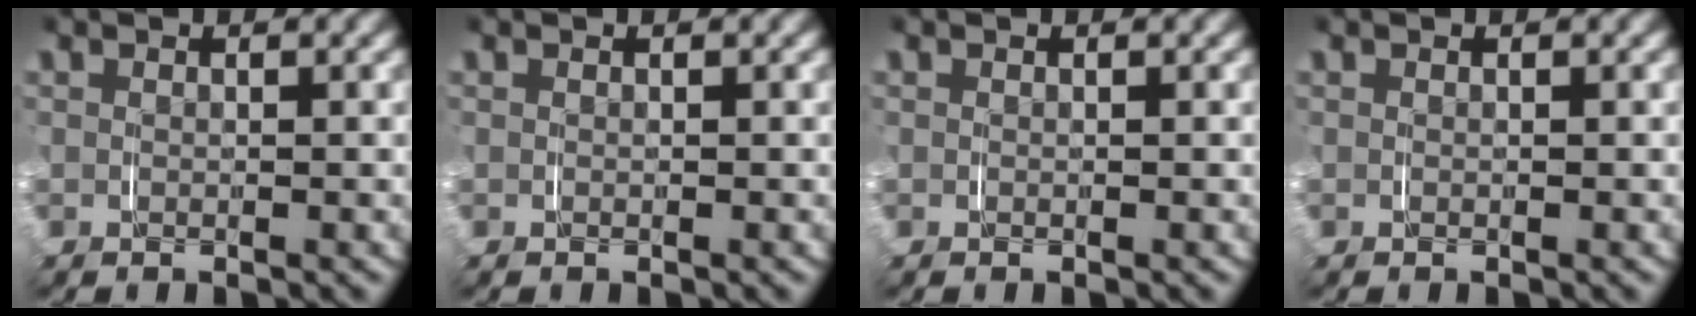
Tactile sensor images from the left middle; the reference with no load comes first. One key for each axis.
{"total": 0.0}
{"total": 0.0}
{"total": 0.0}